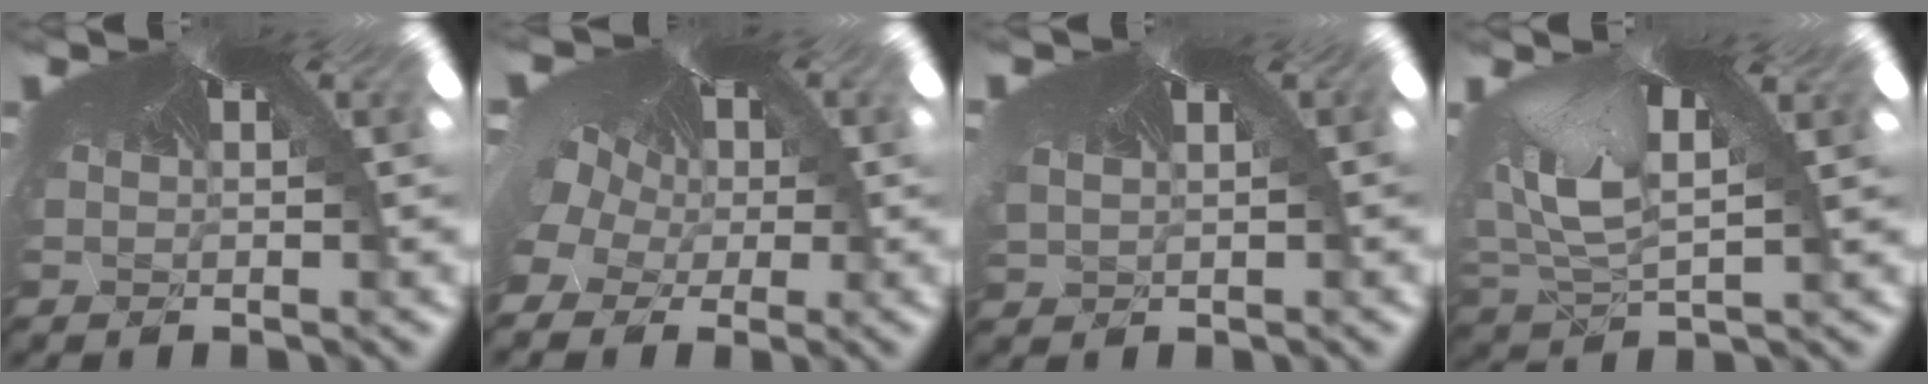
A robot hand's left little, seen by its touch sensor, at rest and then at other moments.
{"total": 4.1, "force": [-1.8, 2.8, 2.4], "torque": [-0.091, -0.024, -0.003]}
{"total": 1.8, "force": [0.5, 1.1, 1.4], "torque": [-0.049, 0.005, 0.020]}
{"total": 3.7, "force": [-3.1, 2.0, -0.6], "torque": [-0.047, -0.070, -0.010]}